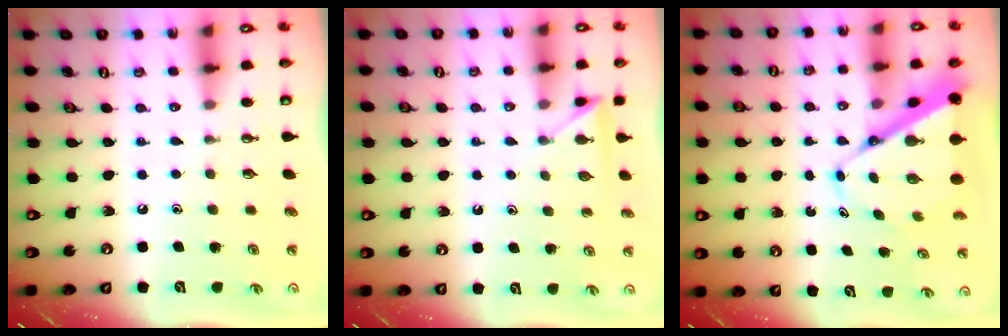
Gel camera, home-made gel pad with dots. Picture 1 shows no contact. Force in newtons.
{"total": 4.4, "press": 4.4, "slide": 0.3}
{"total": 10.0, "press": 10.0, "slide": 0.8}